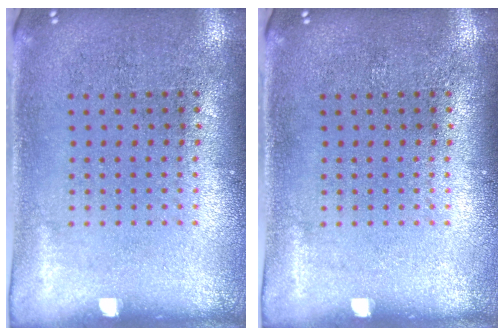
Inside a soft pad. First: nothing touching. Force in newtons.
{"total": 0.0}